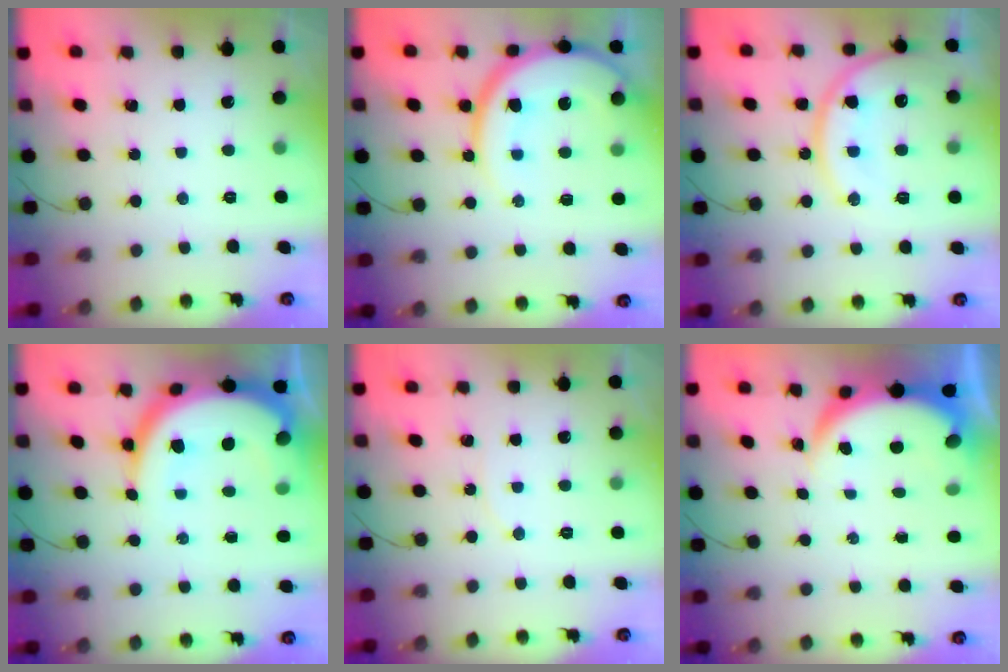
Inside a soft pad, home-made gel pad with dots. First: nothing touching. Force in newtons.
{"total": 16.0, "press": 15.9, "slide": 1.7}
{"total": 15.7, "press": 15.7, "slide": 1.4}
{"total": 15.7, "press": 15.6, "slide": 1.3}
{"total": 3.9, "press": 3.9, "slide": 0.6}
{"total": 5.0, "press": 4.9, "slide": 0.5}